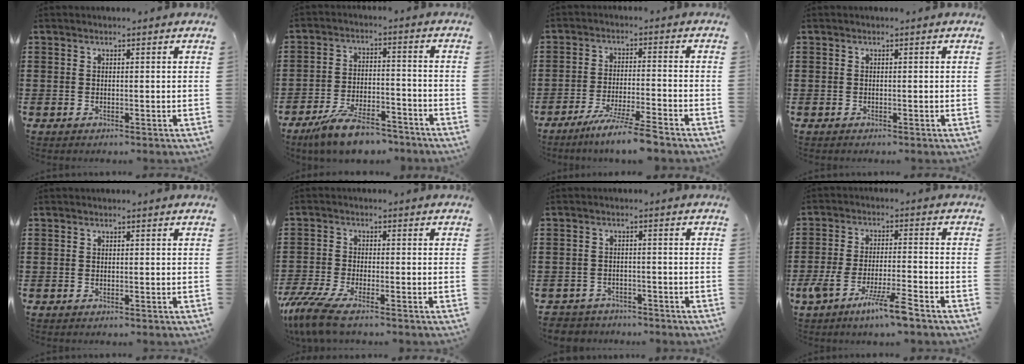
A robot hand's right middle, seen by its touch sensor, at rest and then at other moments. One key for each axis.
{"total": 8.4, "fx": -7.3, "fy": 1.7, "fz": 3.8, "tx": -0.076, "ty": 0.012, "tz": -0.138}
{"total": 6.4, "fx": -5.5, "fy": -0.8, "fz": 3.2, "tx": -0.060, "ty": -0.021, "tz": -0.102}
{"total": 0.0}
{"total": 0.0}
{"total": 5.8, "fx": -4.6, "fy": 0.9, "fz": 3.4, "tx": -0.100, "ty": -0.024, "tz": -0.095}
{"total": 2.6, "fx": -2.6, "fy": 0.6, "fz": -0.4, "tx": -0.003, "ty": -0.002, "tz": -0.058}
{"total": 7.6, "fx": -5.1, "fy": 0.6, "fz": 5.5, "tx": -0.121, "ty": -0.016, "tz": -0.097}